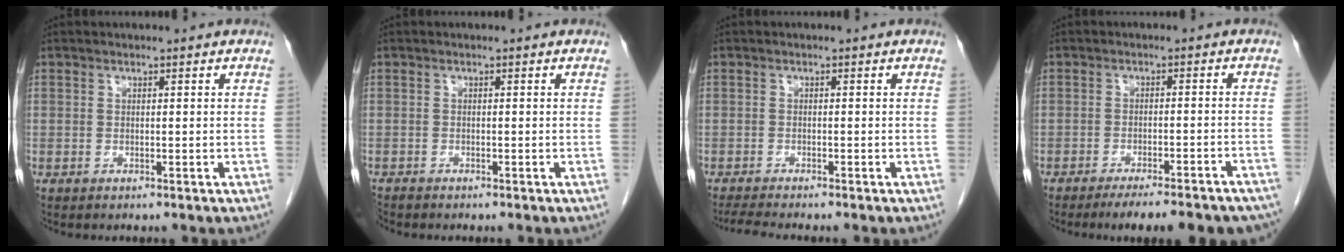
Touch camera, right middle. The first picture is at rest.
{"total": 0.7, "force": [-0.7, 0.1, 0.0], "torque": [-0.007, -0.003, -0.016]}
{"total": 3.5, "force": [-3.1, -0.5, 1.5], "torque": [-0.032, -0.016, -0.053]}
{"total": 15.1, "force": [-13.3, 2.2, 6.8], "torque": [-0.052, -0.001, -0.160]}